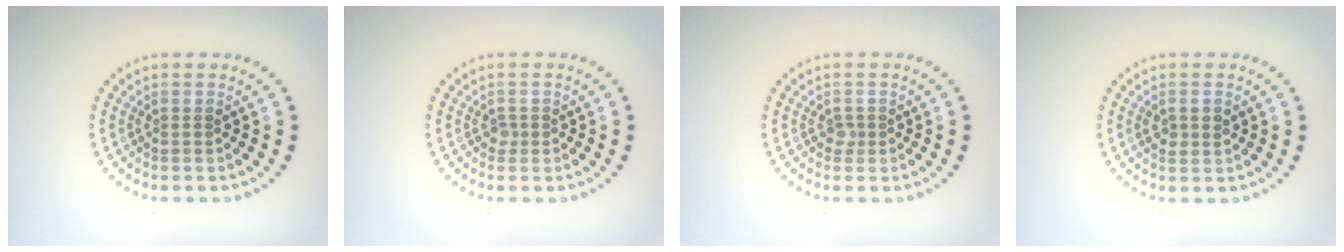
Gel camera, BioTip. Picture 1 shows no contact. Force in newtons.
{"total": 0.8, "press": 0.6, "slide": 0.5}
{"total": 0.8, "press": 0.6, "slide": 0.6}
{"total": 1.5, "press": 1.5, "slide": 0.1}